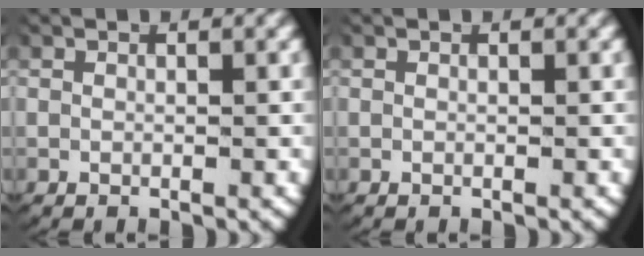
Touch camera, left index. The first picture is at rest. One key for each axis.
{"total": 0.0}